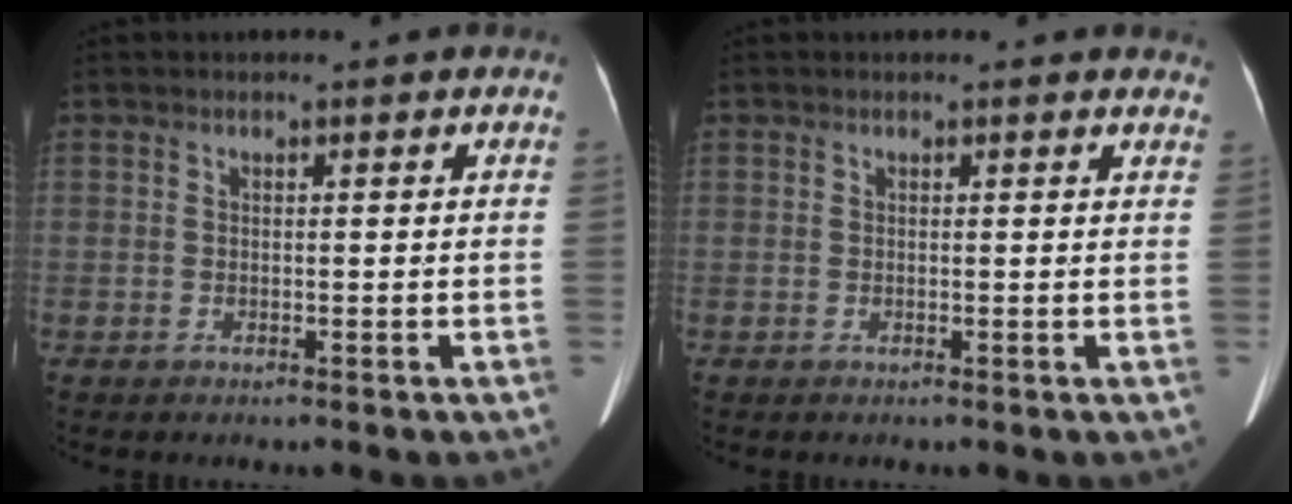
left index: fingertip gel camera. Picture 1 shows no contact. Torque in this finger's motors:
{"motor_torque": [0.05, -0.10, 0.02, 0.01]}